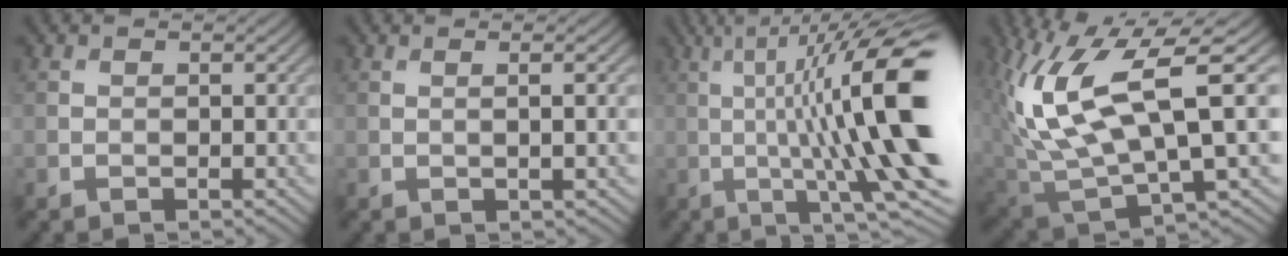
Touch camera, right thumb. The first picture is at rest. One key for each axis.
{"total": 3.2, "fx": 0.3, "fy": 0.6, "fz": 3.2, "tx": -0.043, "ty": 0.011, "tz": 0.001}
{"total": 18.8, "fx": 0.6, "fy": 4.3, "fz": 18.3, "tx": -0.266, "ty": 0.028, "tz": 0.021}
{"total": 16.6, "fx": 3.6, "fy": 6.6, "fz": 14.9, "tx": -0.323, "ty": -0.012, "tz": 0.076}